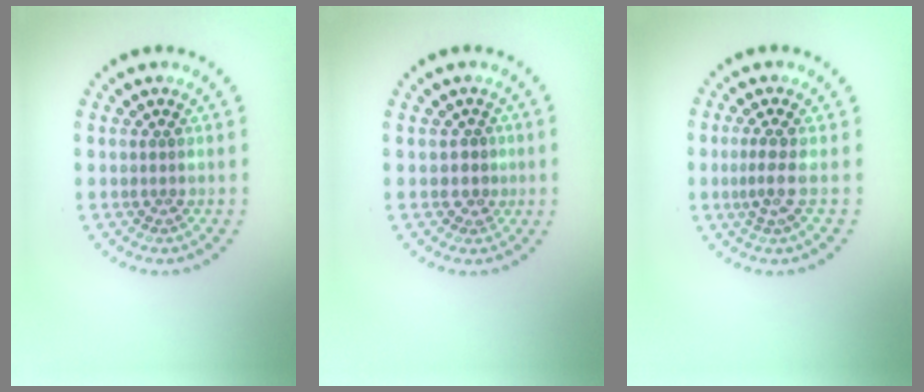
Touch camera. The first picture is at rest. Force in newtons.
{"total": 1.7, "press": 1.4, "slide": 1.1}
{"total": 2.1, "press": 1.4, "slide": 1.6}